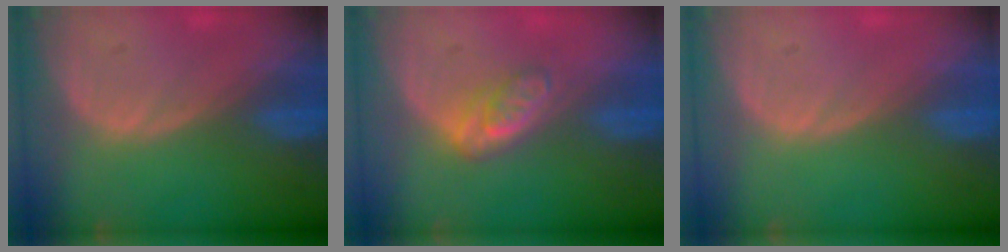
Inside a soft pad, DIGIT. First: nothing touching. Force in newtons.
{"total": 4.8, "press": 4.3, "slide": 2.3}
{"total": 0.0}